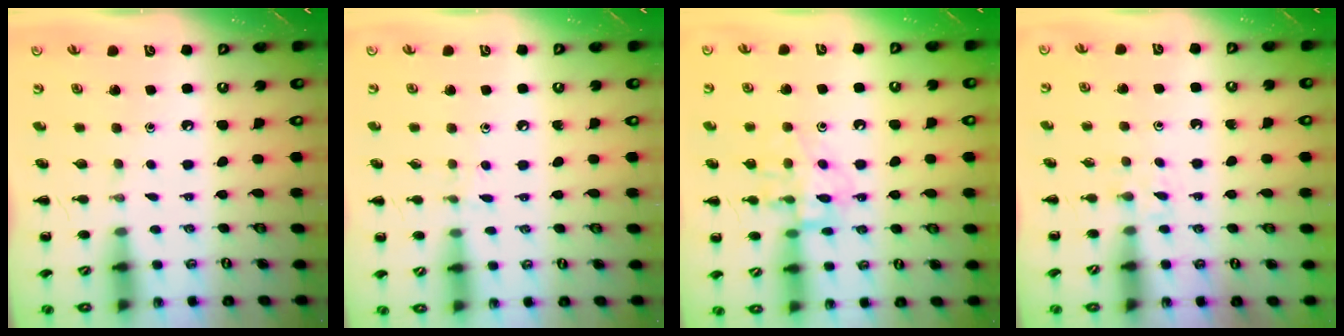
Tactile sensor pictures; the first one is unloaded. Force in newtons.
{"total": 5.8, "press": 5.5, "slide": 1.9}
{"total": 13.6, "press": 13.5, "slide": 1.3}
{"total": 2.2, "press": 2.0, "slide": 1.0}